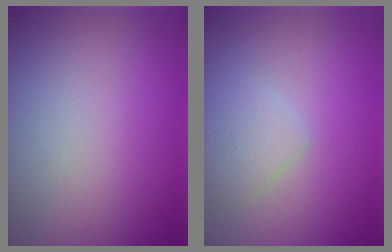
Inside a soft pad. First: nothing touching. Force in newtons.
{"total": 1.8, "press": 1.8, "slide": 0.0}